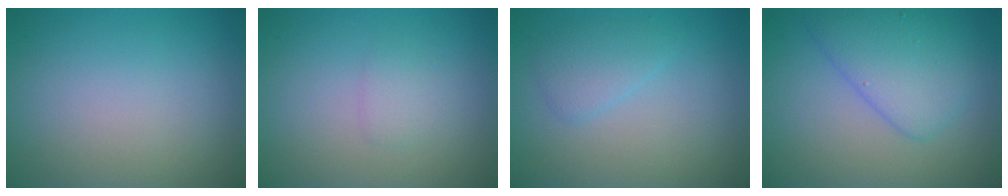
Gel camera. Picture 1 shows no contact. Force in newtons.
{"total": 1.2, "press": 1.2, "slide": 0.1}
{"total": 1.9, "press": 1.9, "slide": 0.1}
{"total": 4.6, "press": 4.6, "slide": 0.1}